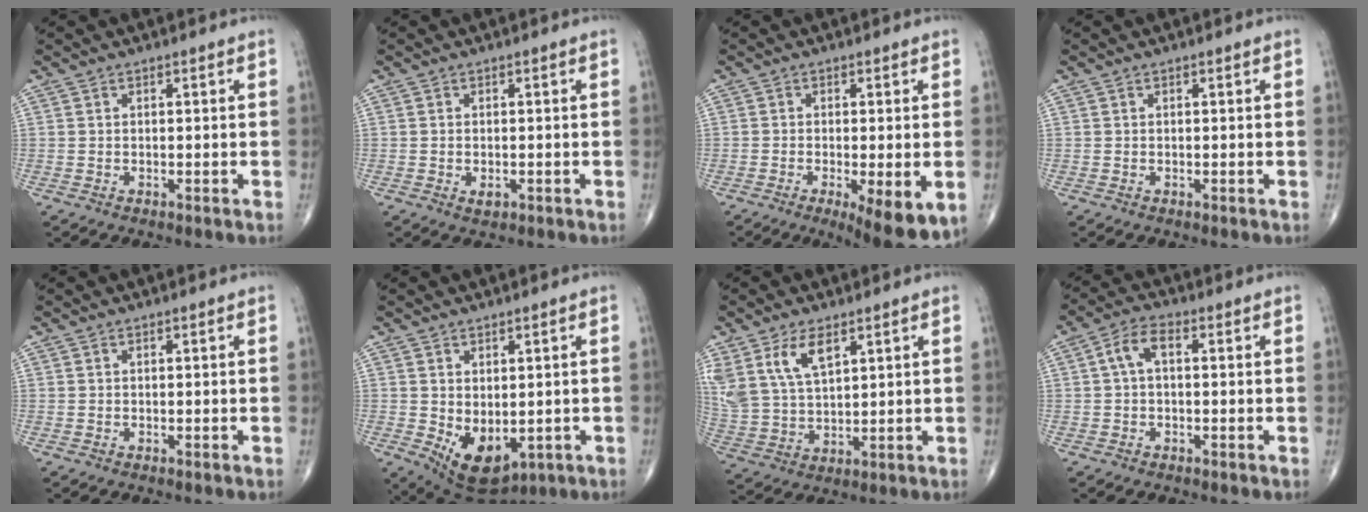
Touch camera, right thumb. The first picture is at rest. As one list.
[{"total": 1.6, "force": [-0.5, 1.0, 1.2], "torque": [-0.017, -0.002, -0.005]}, {"total": 10.2, "force": [-3.7, 2.9, 9.0], "torque": [-0.130, -0.019, -0.052]}, {"total": 0.0}, {"total": 0.0}, {"total": 9.0, "force": [-1.4, 5.4, 7.1], "torque": [-0.097, -0.008, 0.004]}, {"total": 11.4, "force": [6.0, 5.8, 7.7], "torque": [-0.154, -0.017, 0.130]}, {"total": 4.7, "force": [0.5, 2.4, 4.0], "torque": [-0.078, 0.018, 0.003]}]